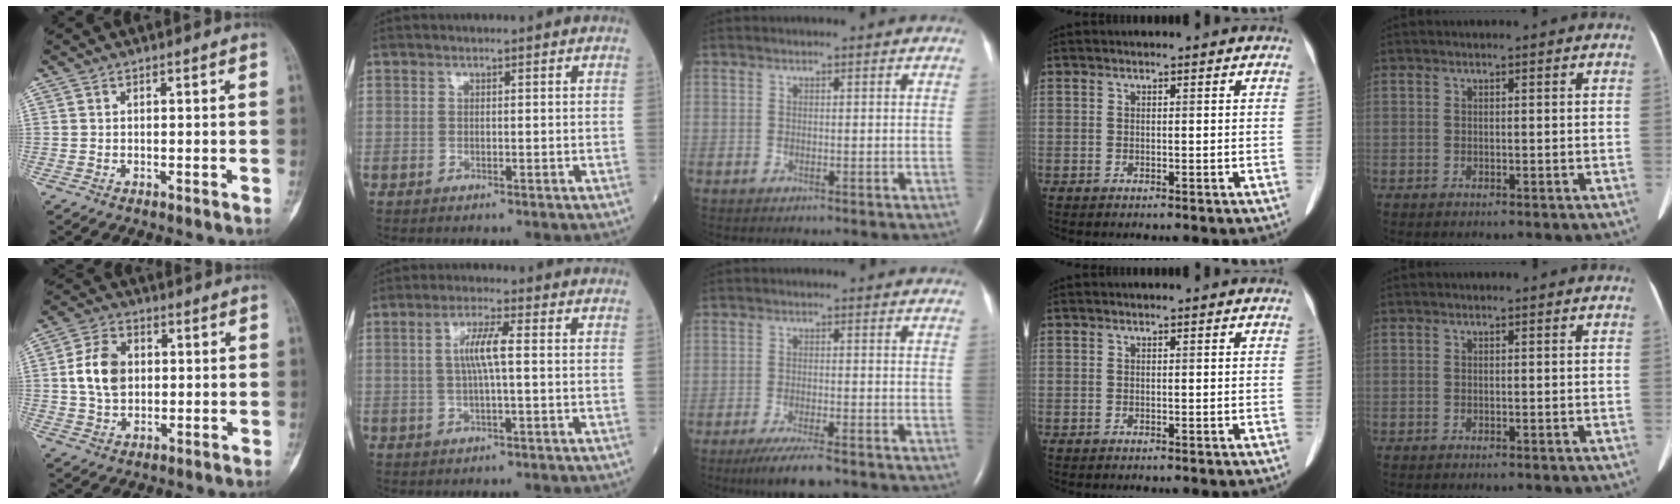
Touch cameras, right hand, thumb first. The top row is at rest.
{"thumb": {"total": 8.8, "force": [1.0, 6.4, 6.0], "torque": [-0.096, 0.005, 0.016]}, "index": {"total": 4.9, "force": [0.5, 0.3, 4.9], "torque": [-0.097, 0.007, 0.009]}, "middle": {"total": 6.2, "force": [-4.6, 0.9, 4.1], "torque": [-0.070, -0.015, -0.073]}}